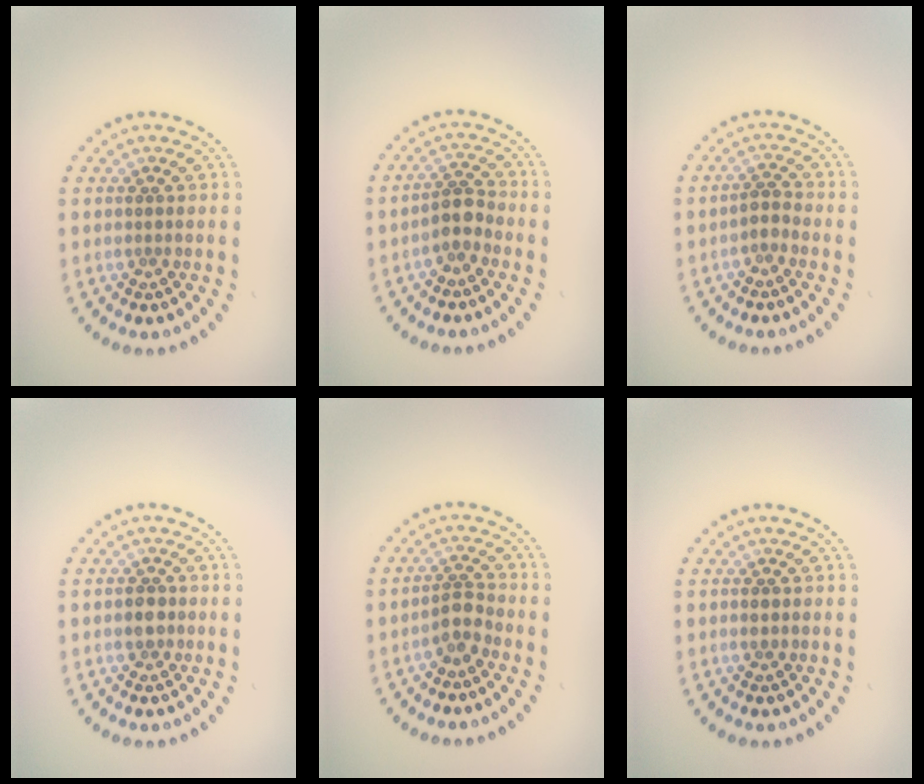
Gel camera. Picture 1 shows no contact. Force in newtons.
{"total": 2.3, "press": 2.0, "slide": 1.2}
{"total": 1.4, "press": 1.1, "slide": 0.8}
{"total": 1.7, "press": 1.7, "slide": 0.3}
{"total": 1.9, "press": 1.7, "slide": 1.0}
{"total": 1.1, "press": 1.1, "slide": 0.1}